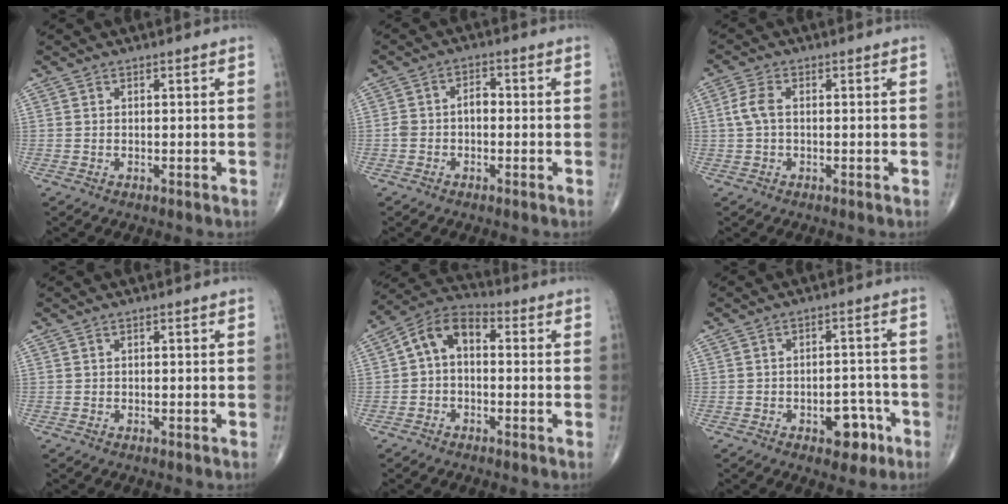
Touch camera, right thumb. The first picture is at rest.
{"total": 5.0, "force": [-1.0, 3.2, 3.7], "torque": [-0.069, 0.026, -0.024]}
{"total": 3.8, "force": [0.2, 2.1, 3.2], "torque": [-0.082, 0.010, 0.001]}
{"total": 0.0}
{"total": 8.3, "force": [0.4, 5.2, 6.4], "torque": [-0.101, 0.032, -0.011]}
{"total": 6.6, "force": [-3.2, 3.8, 4.3], "torque": [-0.033, 0.029, -0.040]}